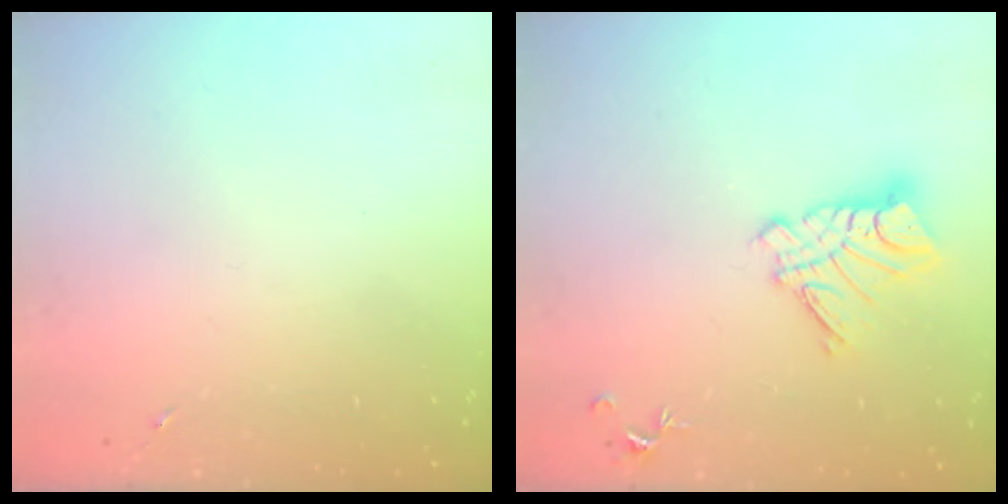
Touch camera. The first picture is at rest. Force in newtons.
{"total": 11.1, "press": 11.0, "slide": 1.1}